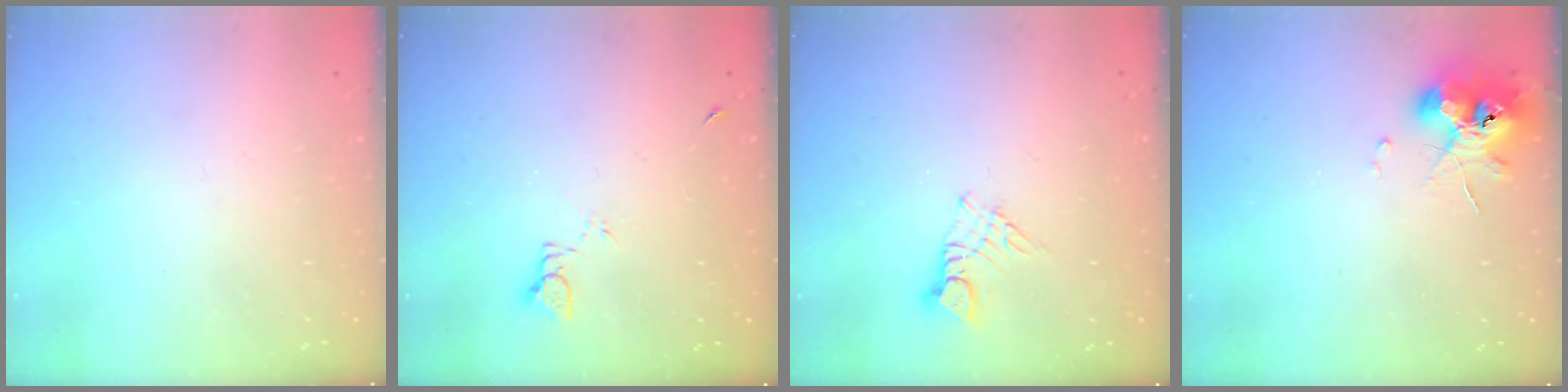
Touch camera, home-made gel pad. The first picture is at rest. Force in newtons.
{"total": 2.4, "press": 2.4, "slide": 0.3}
{"total": 3.7, "press": 3.7, "slide": 0.3}
{"total": 9.7, "press": 9.6, "slide": 1.4}